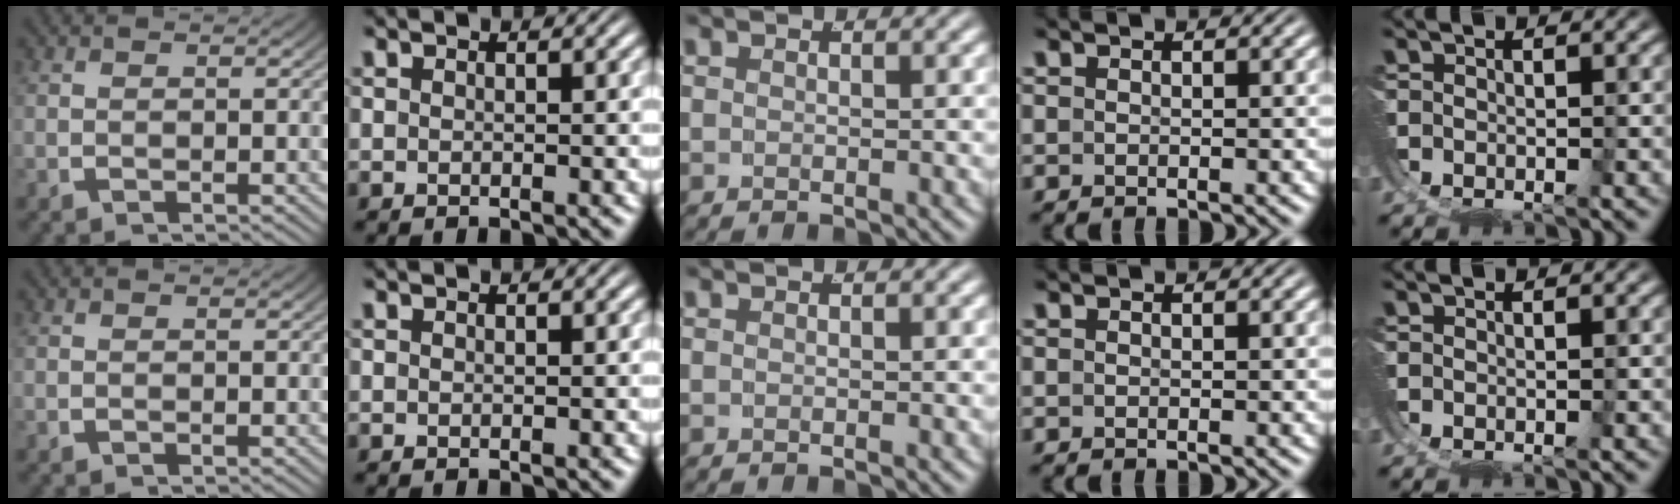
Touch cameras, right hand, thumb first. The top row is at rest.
{}